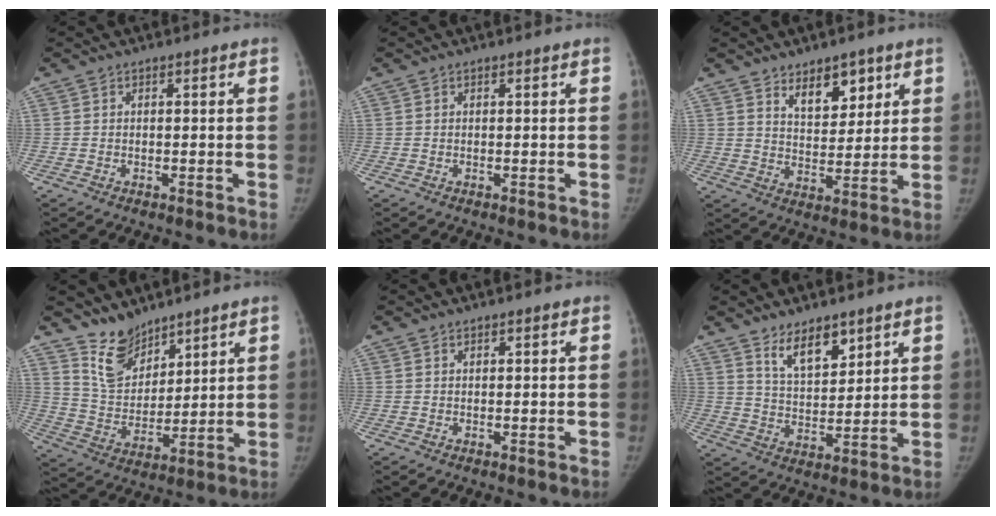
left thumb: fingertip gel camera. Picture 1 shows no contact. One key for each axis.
{"total": 0.0}
{"total": 8.2, "fx": 4.9, "fy": 4.5, "fz": 4.8, "tx": -0.035, "ty": -0.036, "tz": 0.082}
{"total": 8.8, "fx": 7.3, "fy": 4.3, "fz": 2.1, "tx": -0.011, "ty": -0.062, "tz": 0.155}
{"total": 0.0}
{"total": 8.3, "fx": 5.6, "fy": 3.7, "fz": 4.9, "tx": -0.053, "ty": -0.048, "tz": 0.102}